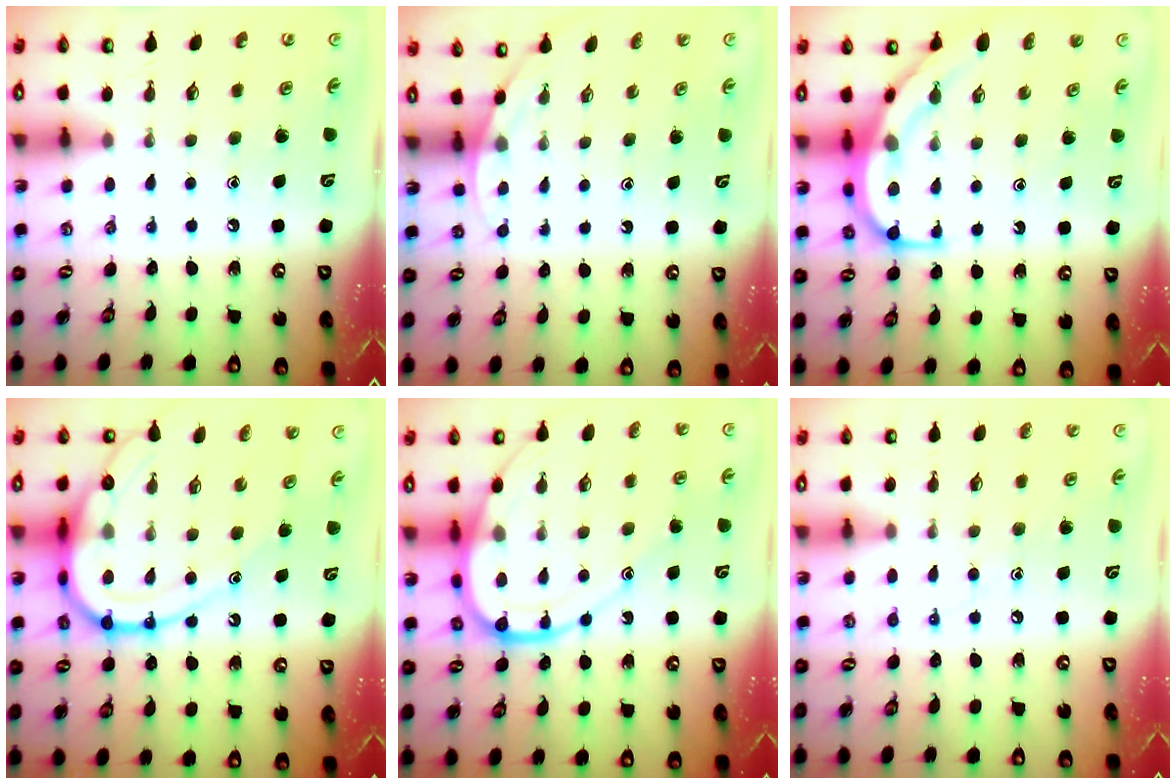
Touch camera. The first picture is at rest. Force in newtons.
{"total": 2.6, "press": 2.6, "slide": 0.1}
{"total": 11.1, "press": 11.1, "slide": 1.0}
{"total": 18.4, "press": 18.3, "slide": 1.8}
{"total": 13.7, "press": 13.6, "slide": 1.6}
{"total": 7.0, "press": 7.0, "slide": 0.4}